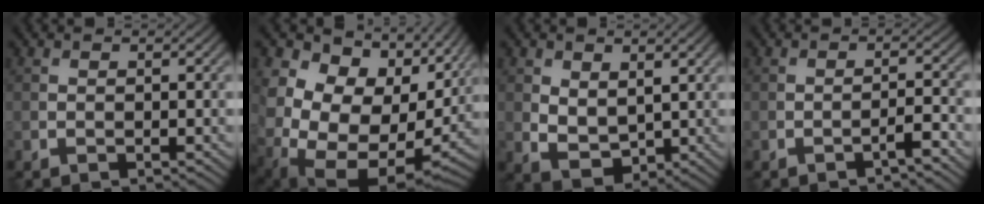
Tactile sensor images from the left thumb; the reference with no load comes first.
{"total": 18.4, "force": [3.9, 14.3, 10.9], "torque": [-0.233, -0.010, 0.103]}
{"total": 4.7, "force": [1.8, 3.1, 3.0], "torque": [-0.067, -0.015, 0.037]}
{"total": 2.2, "force": [-1.5, 0.2, 1.5], "torque": [-0.024, 0.010, -0.030]}